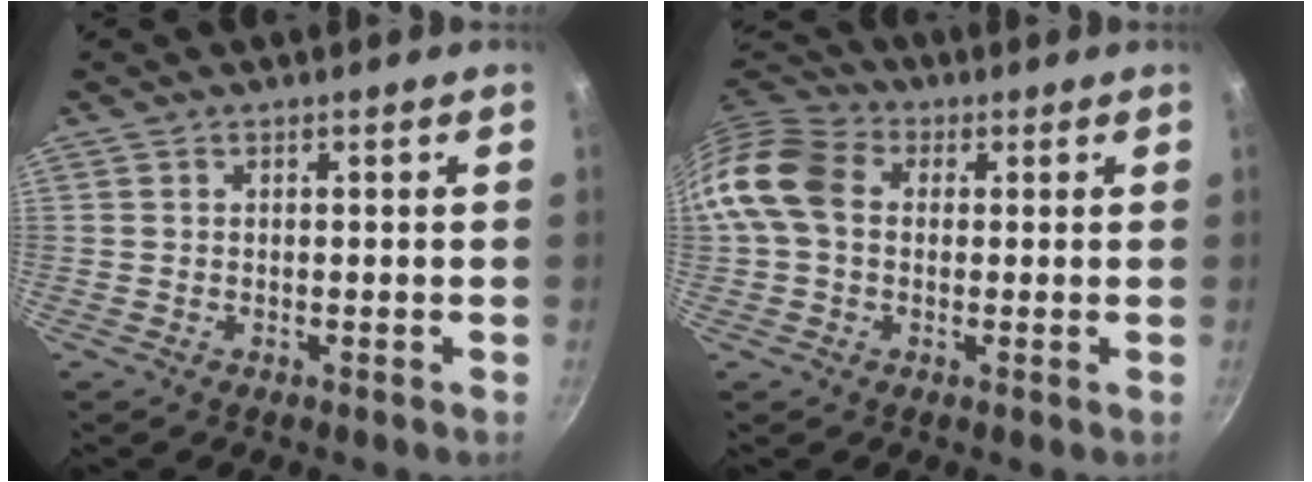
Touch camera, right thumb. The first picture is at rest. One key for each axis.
{"total": 11.5, "fx": 0.8, "fy": 8.8, "fz": 7.4, "tx": -0.120, "ty": 0.024, "tz": -0.006}